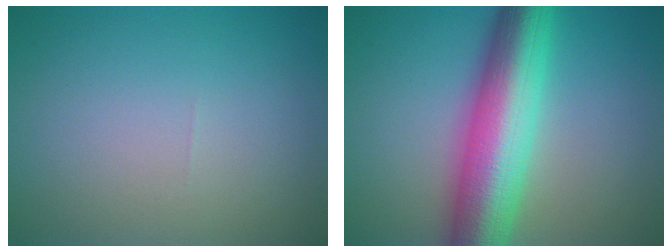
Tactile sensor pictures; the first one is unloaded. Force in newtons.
{"total": 11.0, "press": 11.0, "slide": 0.3}